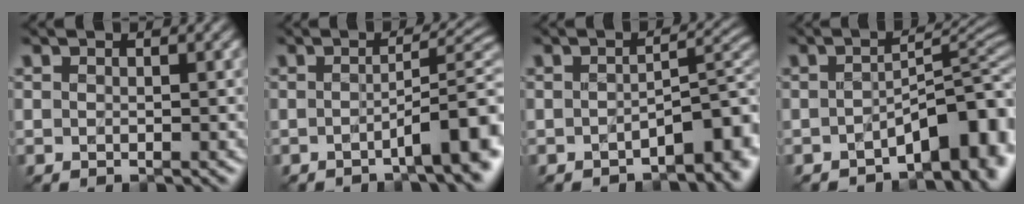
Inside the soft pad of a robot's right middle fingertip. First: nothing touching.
{"total": 6.4, "force": [-2.5, 1.2, 5.8], "torque": [-0.073, 0.011, -0.046]}
{"total": 4.6, "force": [-2.3, 1.8, 3.5], "torque": [-0.035, 0.005, -0.034]}
{"total": 6.9, "force": [-3.6, 2.8, 5.1], "torque": [-0.048, 0.007, -0.061]}